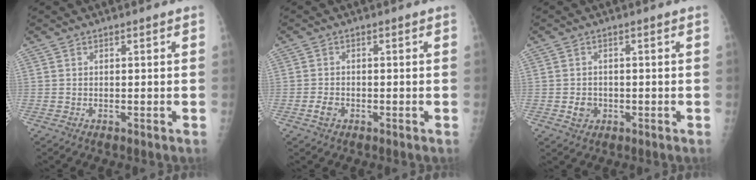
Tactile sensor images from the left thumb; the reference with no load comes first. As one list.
[{"total": 2.0, "force": [-0.9, 1.4, 1.1], "torque": [-0.020, 0.002, -0.018]}, {"total": 2.8, "force": [-0.7, 2.4, 1.2], "torque": [-0.011, 0.003, -0.007]}]